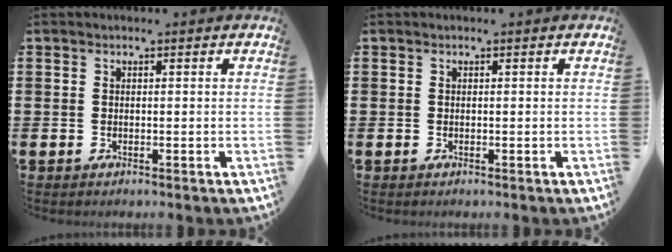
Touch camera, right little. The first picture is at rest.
{"total": 0.0}